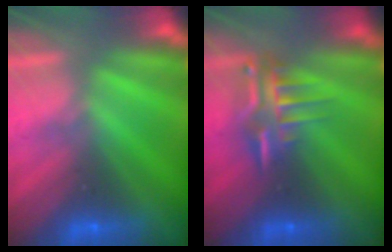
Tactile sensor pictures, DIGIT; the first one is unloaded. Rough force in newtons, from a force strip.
{"total": 8.1}